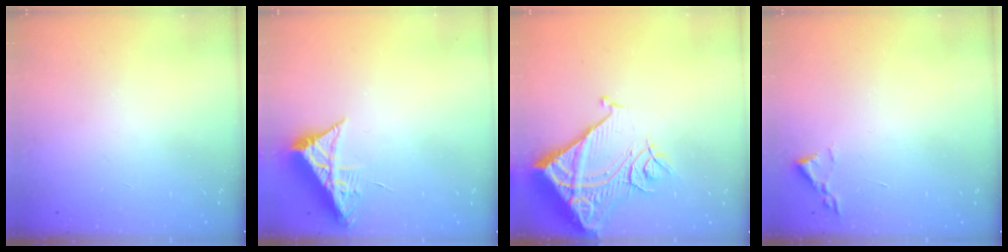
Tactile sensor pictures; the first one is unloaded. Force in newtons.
{"total": 7.3, "press": 7.3, "slide": 0.2}
{"total": 14.6, "press": 14.5, "slide": 2.0}
{"total": 1.8, "press": 1.8, "slide": 0.3}